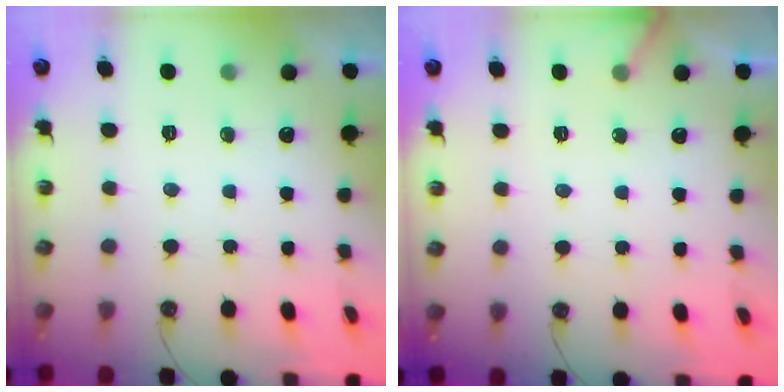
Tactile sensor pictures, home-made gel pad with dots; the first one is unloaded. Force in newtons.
{"total": 2.7, "press": 2.7, "slide": 0.2}